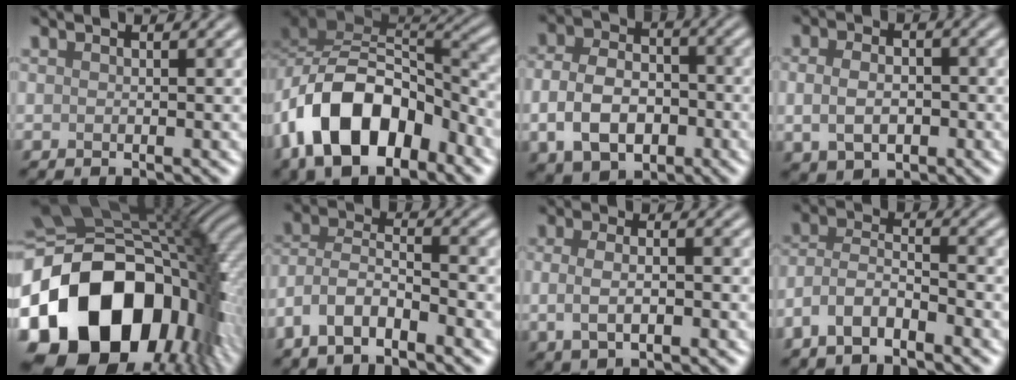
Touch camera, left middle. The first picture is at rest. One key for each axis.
{"total": 12.4, "fx": -5.4, "fy": 7.1, "fz": 8.6, "tx": -0.143, "ty": 0.008, "tz": -0.106}
{"total": 6.9, "fx": -1.8, "fy": 4.8, "fz": 4.6, "tx": -0.092, "ty": -0.003, "tz": -0.038}
{"total": 4.2, "fx": -0.4, "fy": 3.0, "fz": 2.9, "tx": -0.043, "ty": 0.000, "tz": -0.008}
{"total": 19.4, "fx": -5.4, "fy": 13.1, "fz": 13.2, "tx": -0.268, "ty": -0.026, "tz": -0.086}
{"total": 4.7, "fx": -3.1, "fy": 1.8, "fz": 3.1, "tx": -0.061, "ty": 0.005, "tz": -0.070}
{"total": 4.0, "fx": -0.4, "fy": 1.9, "fz": 3.5, "tx": -0.056, "ty": -0.004, "tz": -0.006}
{"total": 3.9, "fx": -2.7, "fy": 1.4, "fz": 2.4, "tx": -0.048, "ty": 0.006, "tz": -0.062}